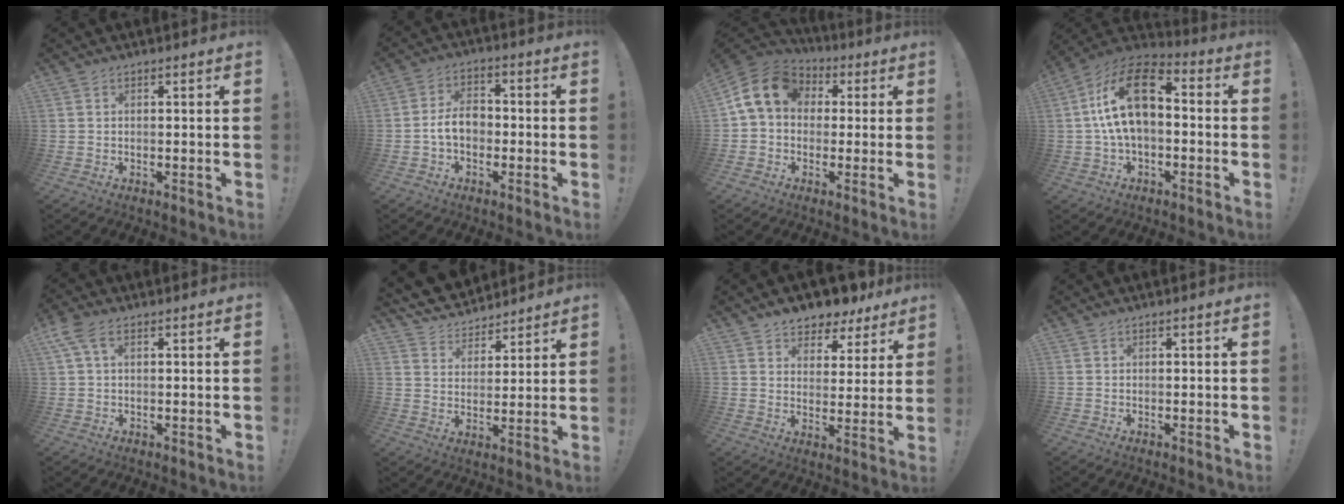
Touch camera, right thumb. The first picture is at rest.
{"total": 8.0, "force": [-1.7, 5.3, 5.7], "torque": [-0.112, 0.012, -0.031]}
{"total": 12.7, "force": [3.1, 9.7, 7.5], "torque": [-0.131, 0.009, 0.066]}
{"total": 17.7, "force": [1.9, 10.3, 14.2], "torque": [-0.264, 0.015, 0.035]}
{"total": 5.5, "force": [2.2, 2.8, 4.2], "torque": [-0.084, -0.001, 0.041]}
{"total": 7.0, "force": [5.8, 3.9, 0.7], "torque": [-0.022, -0.049, 0.113]}
{"total": 6.6, "force": [5.4, 3.7, 1.0], "torque": [-0.018, -0.047, 0.103]}
{"total": 0.0}